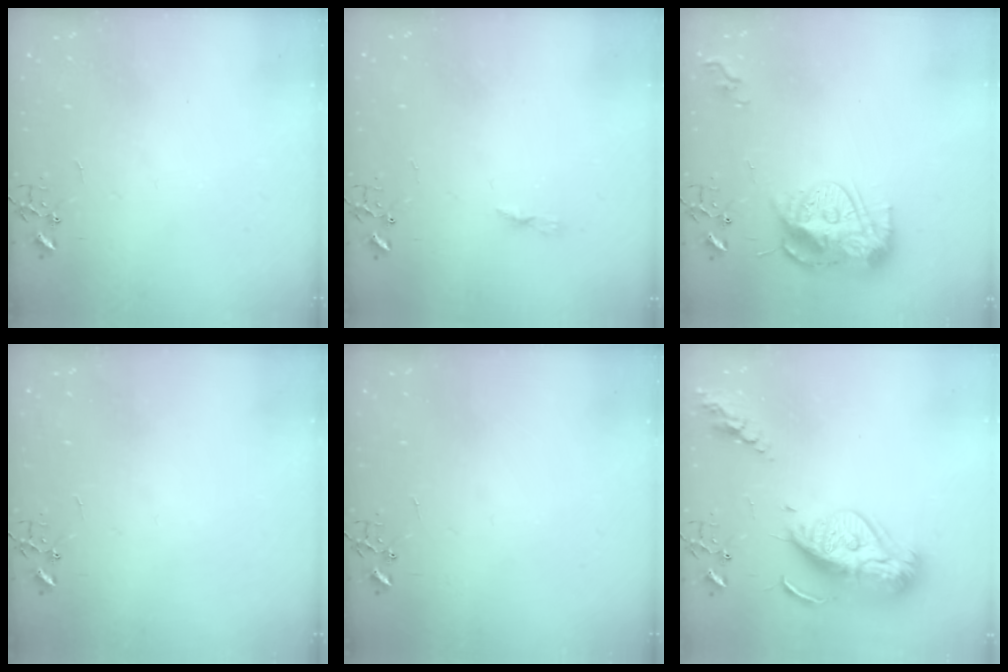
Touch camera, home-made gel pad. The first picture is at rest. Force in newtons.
{"total": 3.9, "press": 3.9, "slide": 0.5}
{"total": 14.8, "press": 14.7, "slide": 1.4}
{"total": 0.0}
{"total": 0.0}
{"total": 18.4, "press": 18.3, "slide": 1.7}